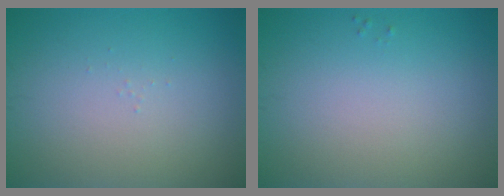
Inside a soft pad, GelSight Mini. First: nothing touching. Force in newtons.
{"total": 0.0}